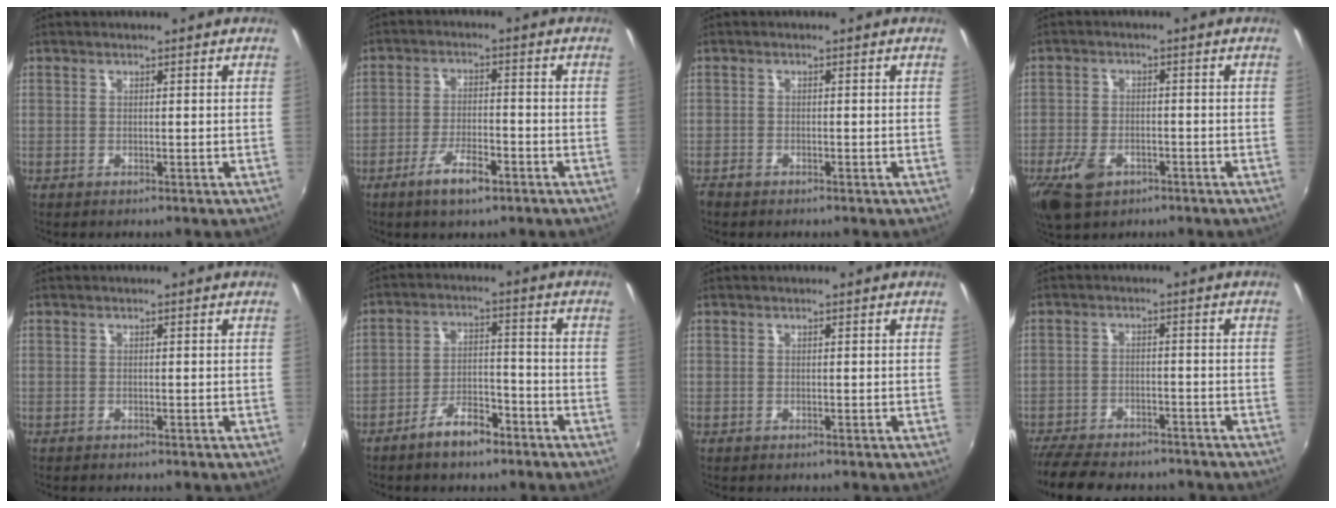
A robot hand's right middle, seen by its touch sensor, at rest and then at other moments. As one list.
[{"total": 6.7, "force": [-4.1, 2.0, 4.8], "torque": [-0.103, -0.005, -0.070]}, {"total": 1.5, "force": [-1.4, 0.6, 0.4], "torque": [-0.012, -0.005, -0.027]}, {"total": 8.0, "force": [-4.5, 4.8, 4.7], "torque": [-0.120, -0.016, -0.081]}, {"total": 0.0}, {"total": 6.9, "force": [-5.0, 2.7, 3.9], "torque": [-0.082, 0.012, -0.080]}, {"total": 0.0}, {"total": 14.2, "force": [-12.0, 4.7, 6.0], "torque": [-0.140, -0.025, -0.184]}]